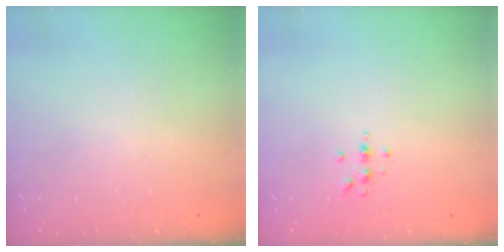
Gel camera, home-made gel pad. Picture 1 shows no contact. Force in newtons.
{"total": 4.9, "press": 4.9, "slide": 0.7}